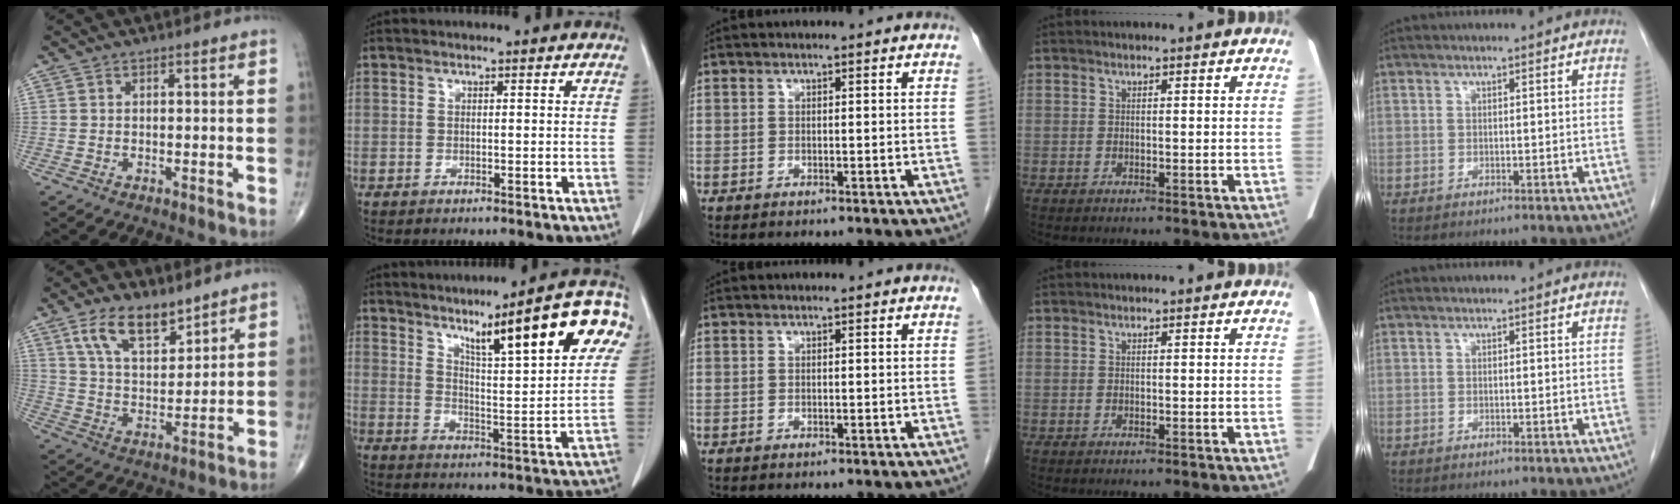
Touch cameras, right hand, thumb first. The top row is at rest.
{"thumb": {"total": 11.2, "force": [7.3, 5.4, 6.6], "torque": [-0.099, -0.043, 0.142]}, "index": {"total": 19.9, "force": [10.6, 2.1, 16.7], "torque": [-0.230, 0.010, 0.144]}}